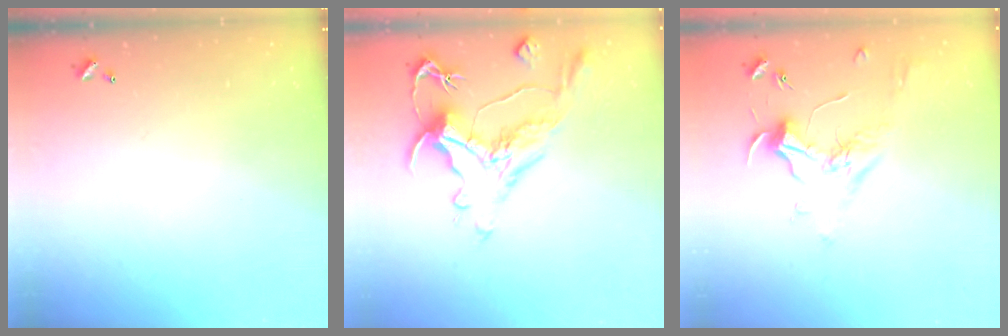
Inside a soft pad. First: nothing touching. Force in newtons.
{"total": 2.2, "press": 1.7, "slide": 1.4}
{"total": 1.7, "press": 1.5, "slide": 0.8}